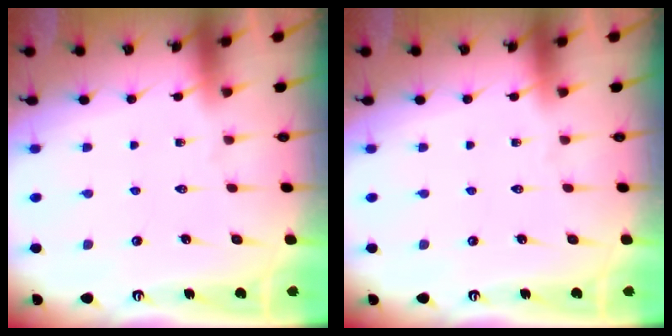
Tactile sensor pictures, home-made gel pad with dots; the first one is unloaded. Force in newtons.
{"total": 0.0}